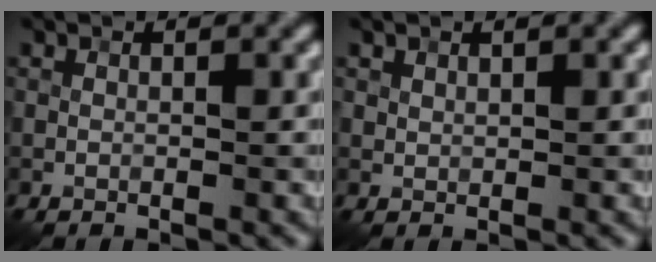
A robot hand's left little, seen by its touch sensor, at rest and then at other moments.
{"total": 0.8, "force": [0.6, 0.5, 0.1], "torque": [-0.003, -0.001, 0.015]}